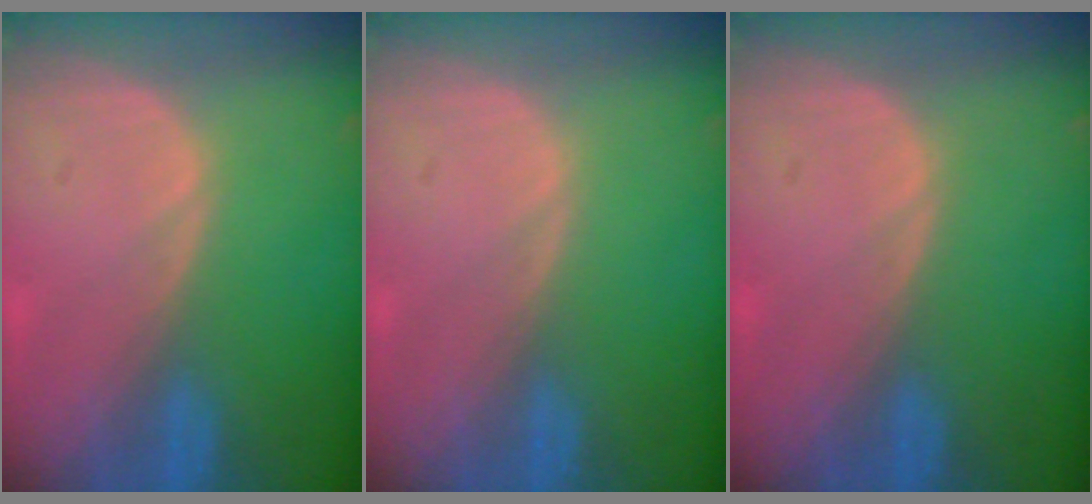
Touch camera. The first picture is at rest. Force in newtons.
{"total": 0.0}
{"total": 0.0}